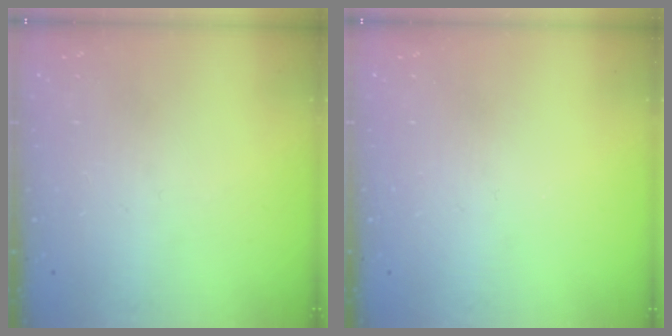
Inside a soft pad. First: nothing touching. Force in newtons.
{"total": 0.0}